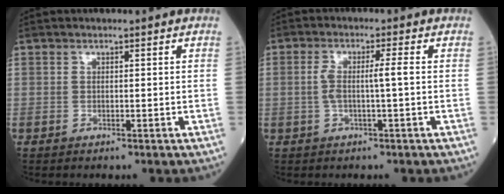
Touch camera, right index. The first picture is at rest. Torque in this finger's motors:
{"motor_torque": [0.64, 0.15, 0.42, 0.12]}